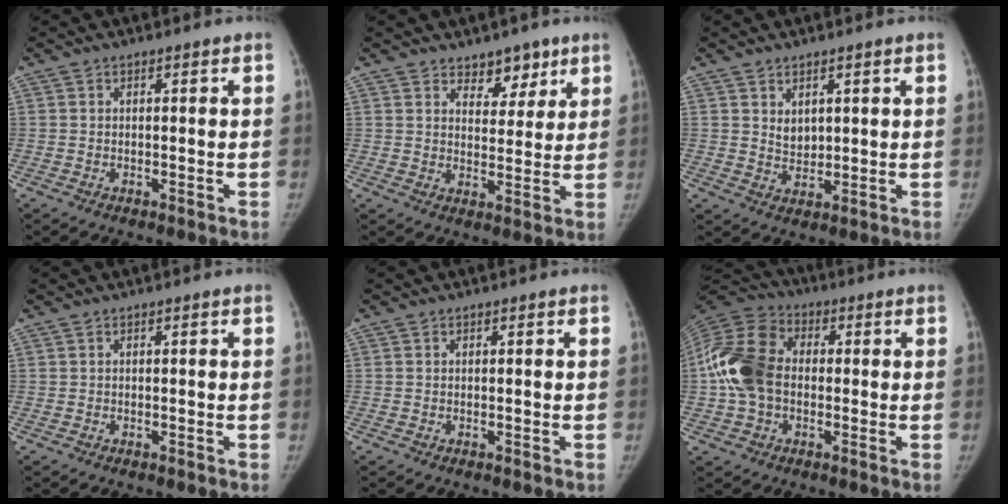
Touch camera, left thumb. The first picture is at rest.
{"total": 6.0, "force": [4.3, 3.6, 2.2], "torque": [0.006, -0.029, 0.066]}
{"total": 3.3, "force": [1.6, 2.3, 1.7], "torque": [-0.014, -0.016, 0.035]}
{"total": 0.0}
{"total": 0.0}
{"total": 17.1, "force": [-0.1, 12.4, 11.8], "torque": [-0.250, 0.032, -0.010]}